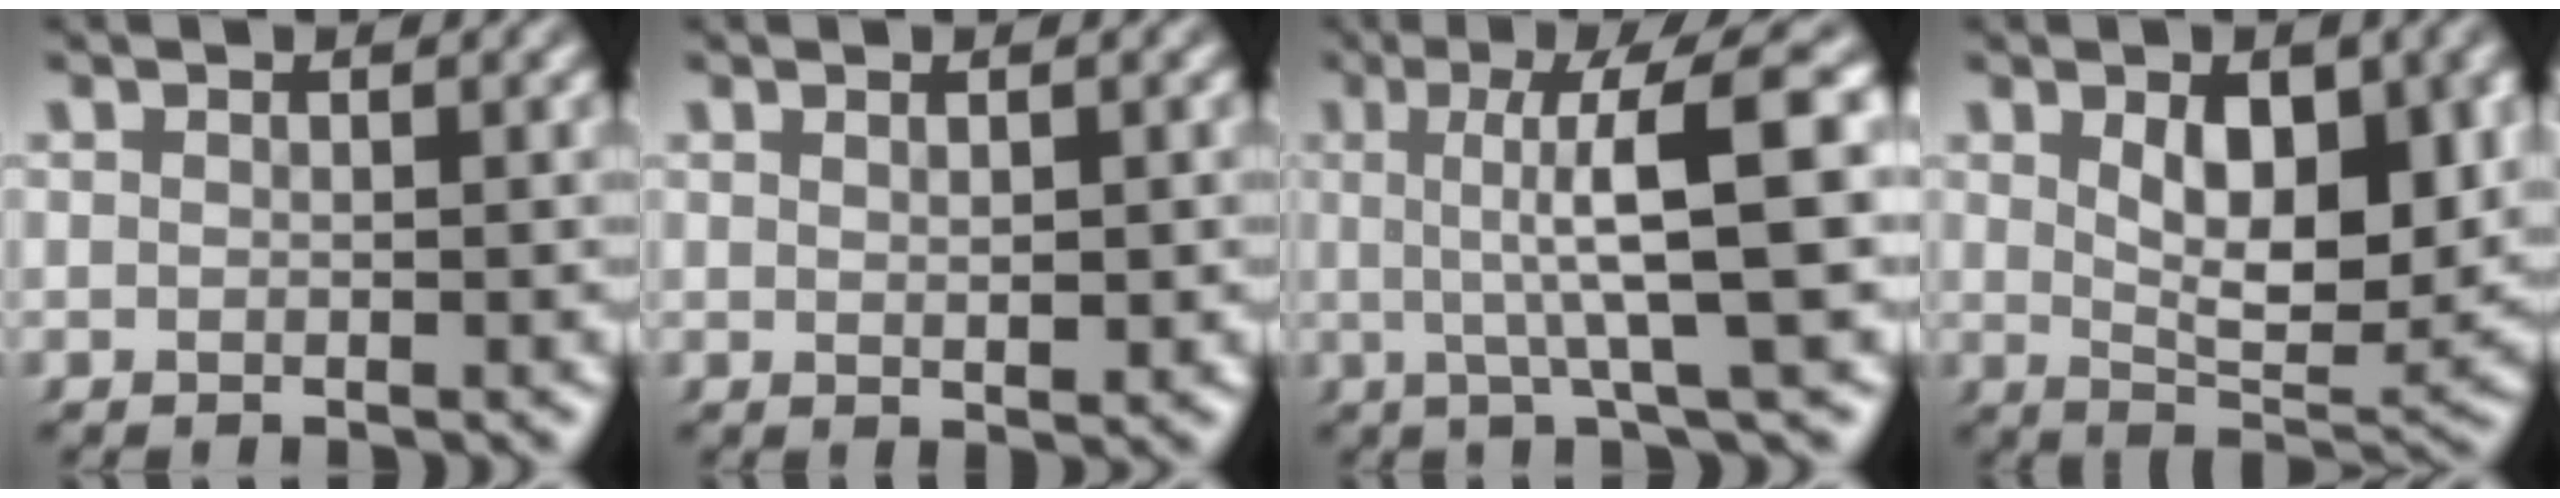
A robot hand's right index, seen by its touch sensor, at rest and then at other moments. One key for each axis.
{"total": 1.3, "fx": 0.4, "fy": 0.1, "fz": 1.2, "tx": -0.019, "ty": -0.005, "tz": 0.012}
{"total": 8.2, "fx": 1.3, "fy": 1.0, "fz": 8.1, "tx": -0.111, "ty": 0.014, "tz": 0.016}
{"total": 7.1, "fx": 1.8, "fy": 2.9, "fz": 6.3, "tx": -0.096, "ty": -0.019, "tz": 0.032}